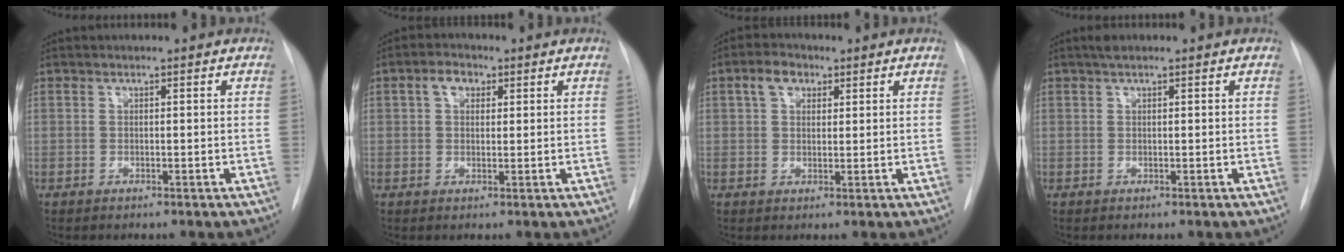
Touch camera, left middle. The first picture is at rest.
{"total": 3.2, "force": [1.3, 2.1, 2.0], "torque": [-0.039, 0.014, 0.023]}
{"total": 3.9, "force": [1.9, 2.6, 2.2], "torque": [-0.046, 0.017, 0.036]}
{"total": 1.2, "force": [0.9, 0.2, 0.8], "torque": [-0.017, 0.010, 0.016]}